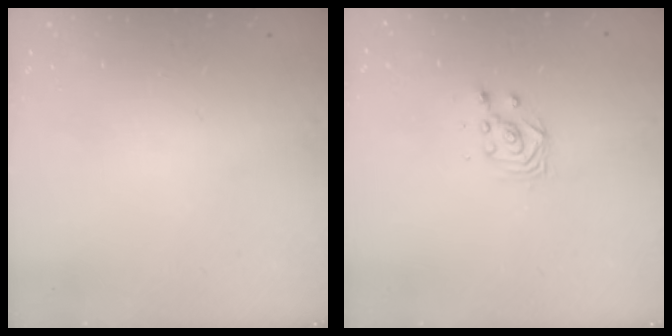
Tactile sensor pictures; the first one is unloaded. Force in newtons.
{"total": 3.0, "press": 2.9, "slide": 0.3}